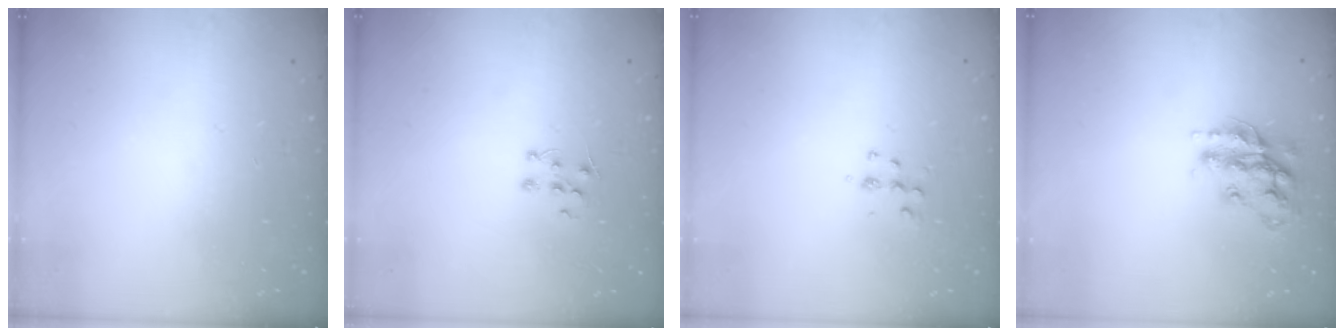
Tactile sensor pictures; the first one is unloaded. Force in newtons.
{"total": 4.9, "press": 4.9, "slide": 0.4}
{"total": 5.5, "press": 5.5, "slide": 0.4}
{"total": 14.6, "press": 14.5, "slide": 0.7}